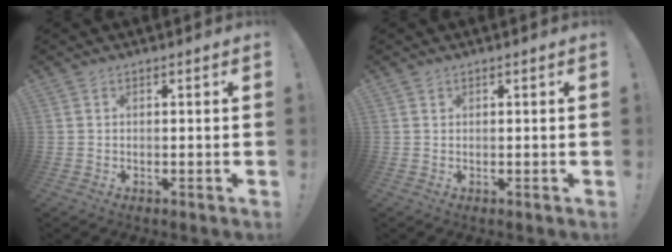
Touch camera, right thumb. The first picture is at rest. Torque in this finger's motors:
{"motor_torque": [-0.03, 0.20, 0.03, 0.12, -0.01]}